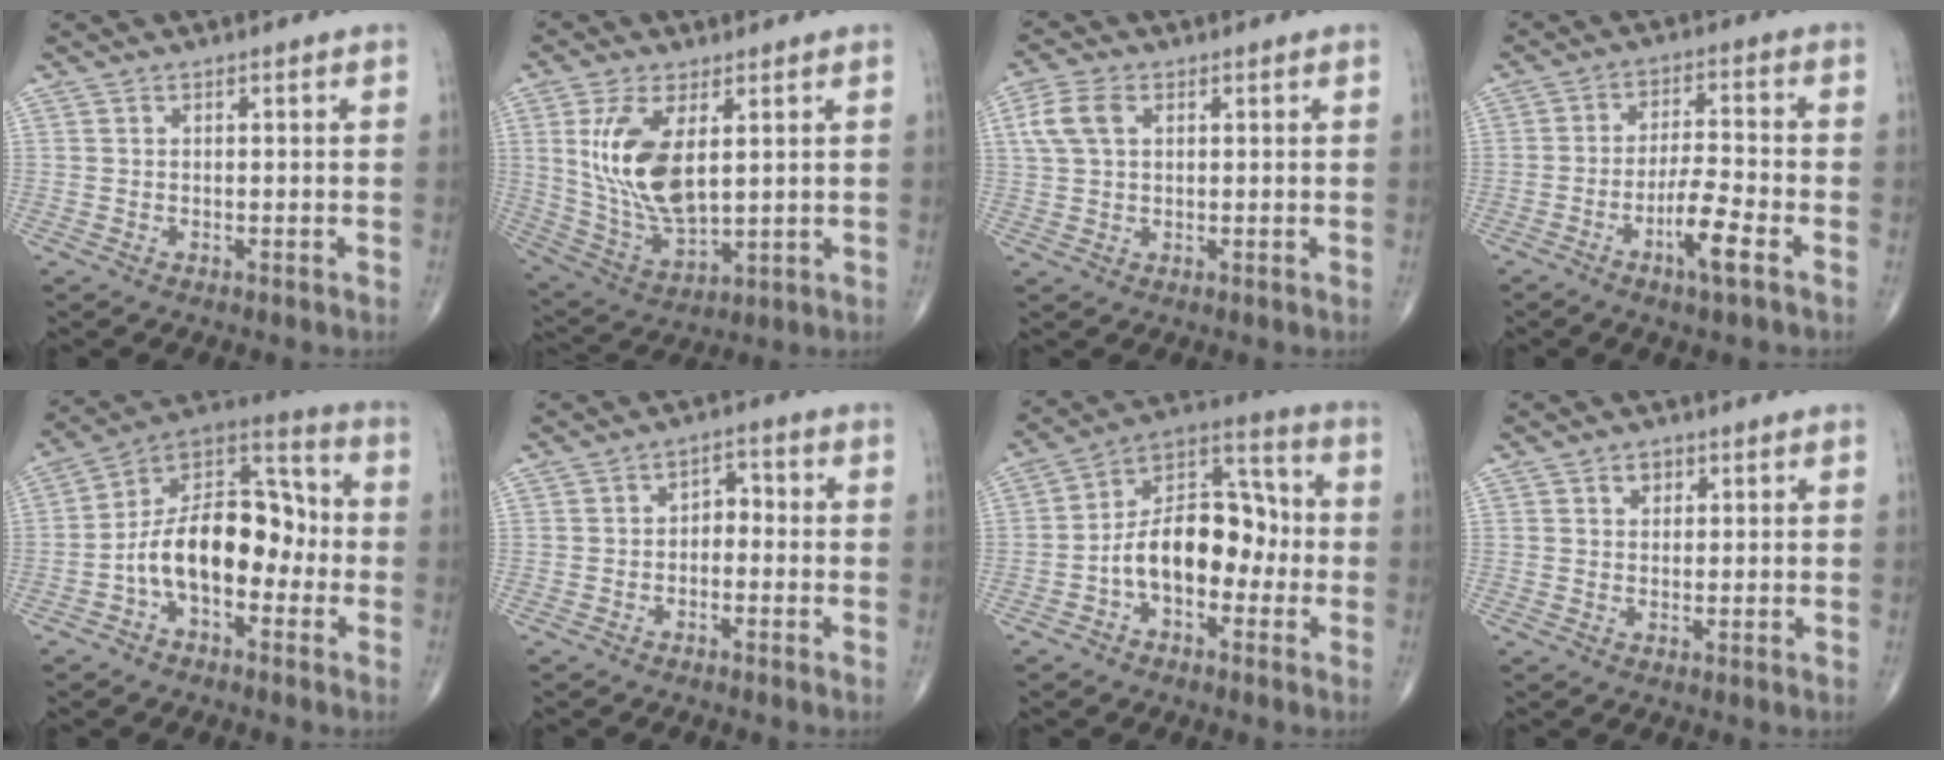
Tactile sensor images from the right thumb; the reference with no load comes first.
{"total": 14.4, "force": [3.5, 6.8, 12.2], "torque": [-0.242, -0.021, 0.082]}
{"total": 5.7, "force": [1.7, 3.5, 4.2], "torque": [-0.096, 0.011, 0.035]}
{"total": 7.9, "force": [-3.9, 1.0, 6.8], "torque": [-0.132, 0.021, -0.069]}
{"total": 16.7, "force": [-3.3, 9.7, 13.1], "torque": [-0.193, 0.059, -0.066]}
{"total": 3.4, "force": [-0.9, 2.3, 2.3], "torque": [-0.020, 0.025, -0.026]}
{"total": 14.8, "force": [-2.9, 9.1, 11.3], "torque": [-0.162, 0.050, -0.058]}
{"total": 2.2, "force": [1.1, 1.6, 1.0], "torque": [-0.003, -0.003, 0.015]}